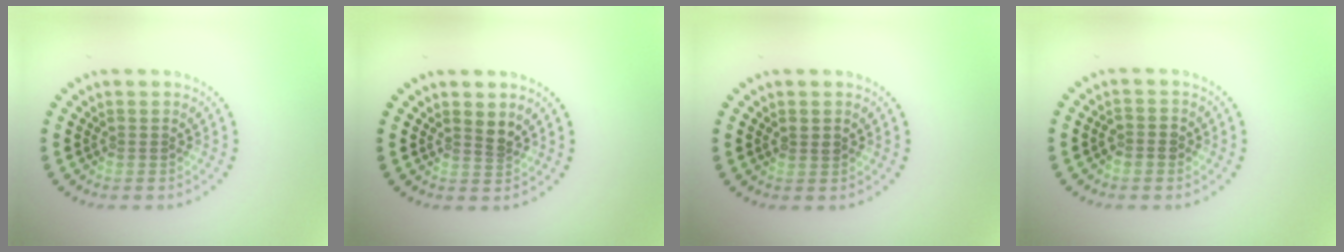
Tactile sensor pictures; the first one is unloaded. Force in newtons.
{"total": 1.5, "press": 1.1, "slide": 1.0}
{"total": 0.9, "press": 0.9, "slide": 0.1}
{"total": 1.7, "press": 1.6, "slide": 0.6}